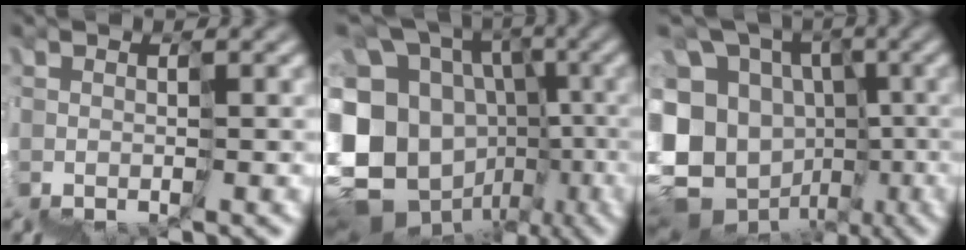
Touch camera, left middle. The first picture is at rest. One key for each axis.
{"total": 13.6, "fx": -3.2, "fy": 12.4, "fz": 4.6, "tx": -0.105, "ty": 0.014, "tz": -0.039}
{"total": 10.6, "fx": -2.3, "fy": 9.8, "fz": 3.5, "tx": -0.104, "ty": 0.032, "tz": -0.028}